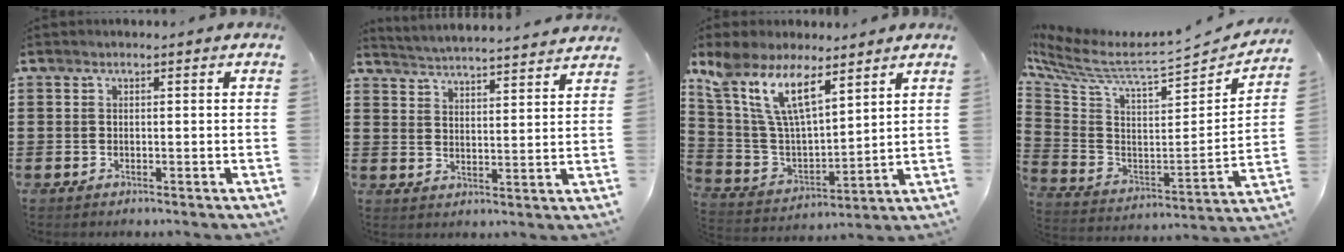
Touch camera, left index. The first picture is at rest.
{"total": 3.9, "force": [3.8, -0.9, -0.1], "torque": [-0.017, -0.033, 0.062]}
{"total": 11.6, "force": [7.6, 3.9, 7.8], "torque": [-0.187, -0.024, 0.136]}
{"total": 3.9, "force": [3.0, 0.3, 2.5], "torque": [-0.071, -0.050, 0.040]}